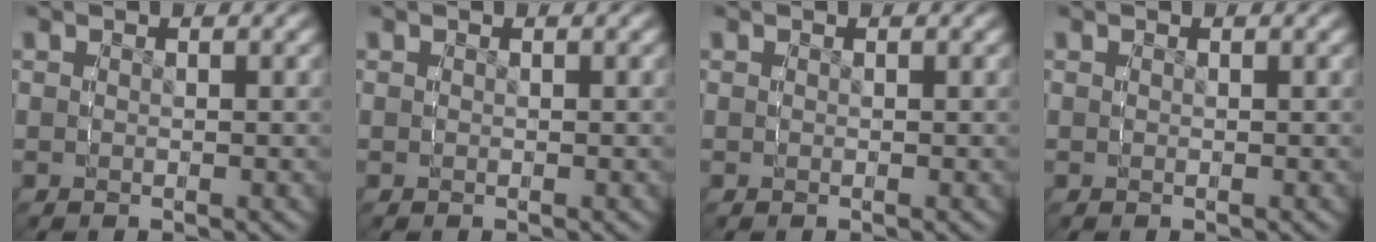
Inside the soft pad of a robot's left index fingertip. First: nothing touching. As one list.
[{"total": 0.0}, {"total": 0.0}, {"total": 0.0}]